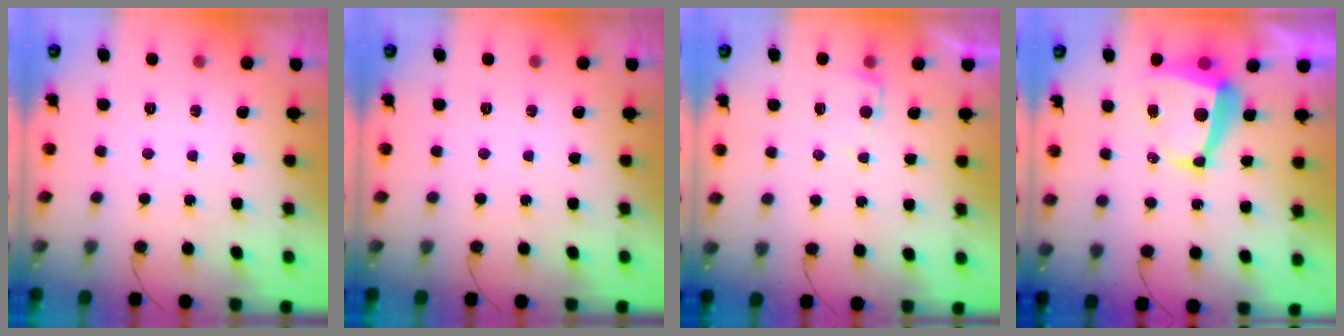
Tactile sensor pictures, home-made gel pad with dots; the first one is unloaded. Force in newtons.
{"total": 0.0}
{"total": 2.1, "press": 2.1, "slide": 0.3}
{"total": 6.8, "press": 6.7, "slide": 1.2}